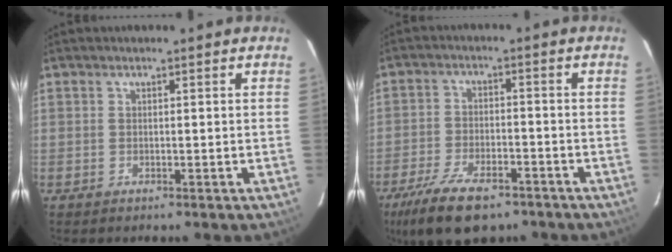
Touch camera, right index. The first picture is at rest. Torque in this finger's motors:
{"motor_torque": [1.21, -0.93, 0.49, 0.11]}